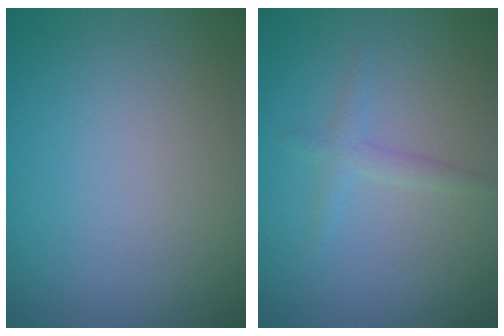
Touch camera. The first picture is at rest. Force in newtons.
{"total": 1.3, "press": 1.3, "slide": 0.1}